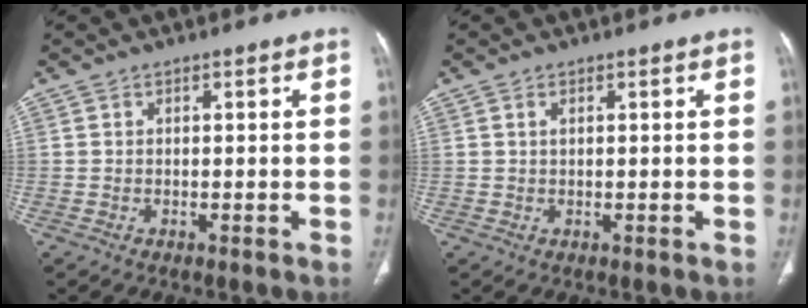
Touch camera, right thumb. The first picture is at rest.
{"total": 0.8, "force": [0.4, 0.4, 0.6], "torque": [-0.014, 0.003, 0.009]}